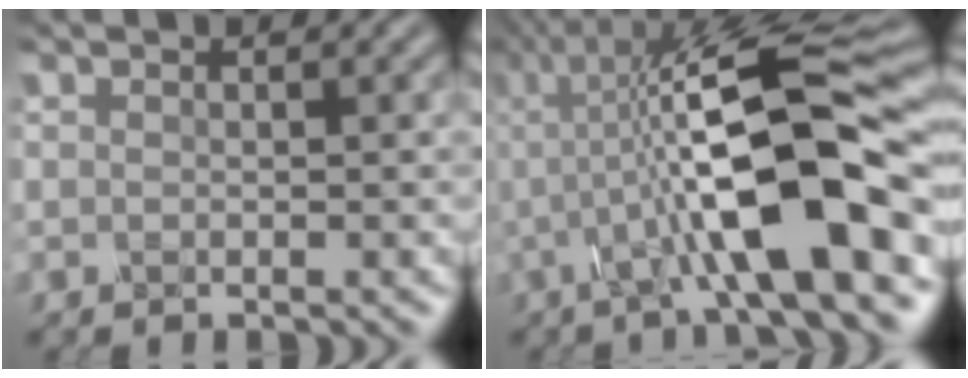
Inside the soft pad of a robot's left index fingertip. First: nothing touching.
{"total": 12.9, "force": [-1.1, 3.2, 12.4], "torque": [-0.199, 0.016, -0.028]}